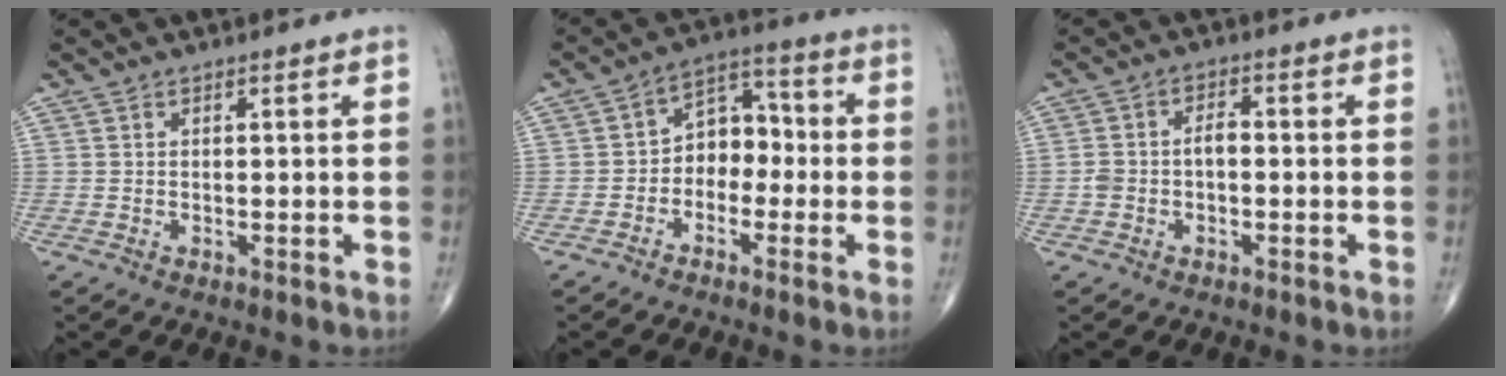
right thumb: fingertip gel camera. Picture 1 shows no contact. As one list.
[{"total": 7.6, "force": [-1.6, 5.6, 4.8], "torque": [-0.040, 0.042, -0.044]}, {"total": 3.8, "force": [-0.7, 2.3, 2.9], "torque": [-0.057, 0.021, -0.014]}]